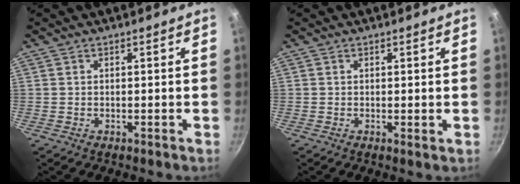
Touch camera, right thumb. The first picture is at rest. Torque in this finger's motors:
{"motor_torque": [-0.51, -0.21, -0.21, -0.12, -0.02]}